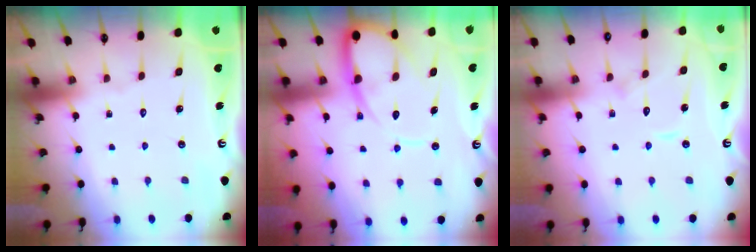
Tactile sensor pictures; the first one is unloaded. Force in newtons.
{"total": 11.6, "press": 11.6, "slide": 1.1}
{"total": 6.8, "press": 6.7, "slide": 0.7}